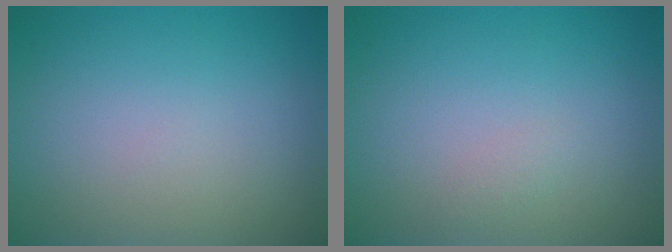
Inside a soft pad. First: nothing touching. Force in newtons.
{"total": 0.6, "press": 0.6, "slide": 0.0}